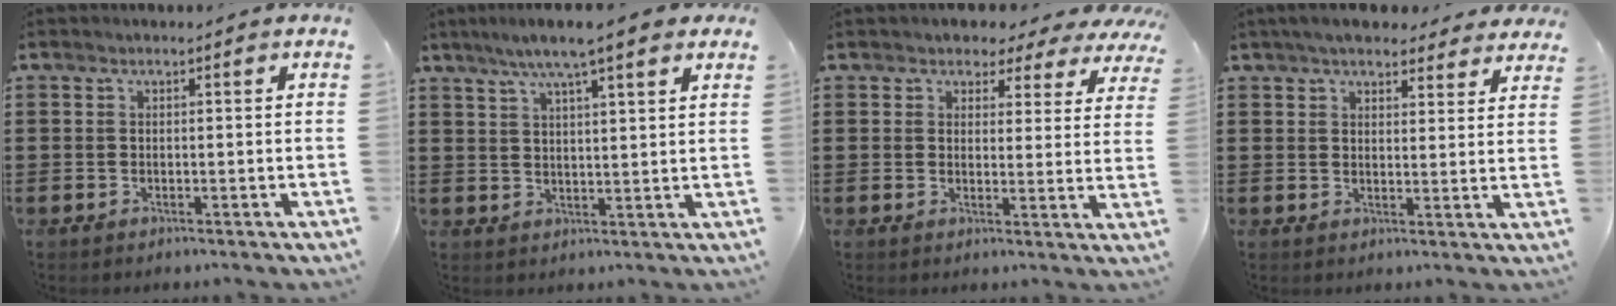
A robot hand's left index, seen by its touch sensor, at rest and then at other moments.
{"total": 6.7, "force": [5.0, 0.6, 4.4], "torque": [-0.097, -0.003, 0.088]}
{"total": 3.3, "force": [2.8, 1.6, 0.6], "torque": [-0.023, -0.013, 0.045]}
{"total": 4.9, "force": [4.4, 1.3, 1.6], "torque": [-0.045, -0.006, 0.083]}